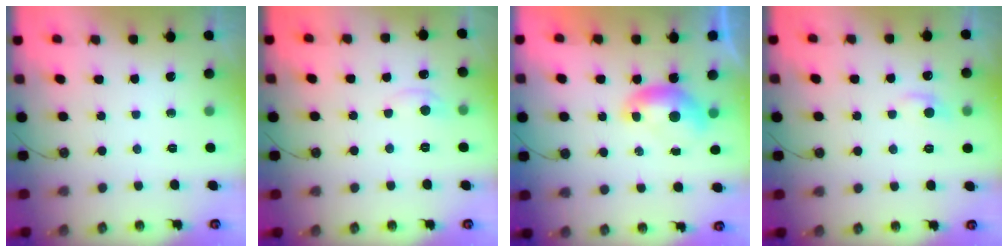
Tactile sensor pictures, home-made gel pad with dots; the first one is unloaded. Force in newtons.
{"total": 1.1, "press": 1.0, "slide": 0.5}
{"total": 0.0}
{"total": 0.8, "press": 0.3, "slide": 0.7}